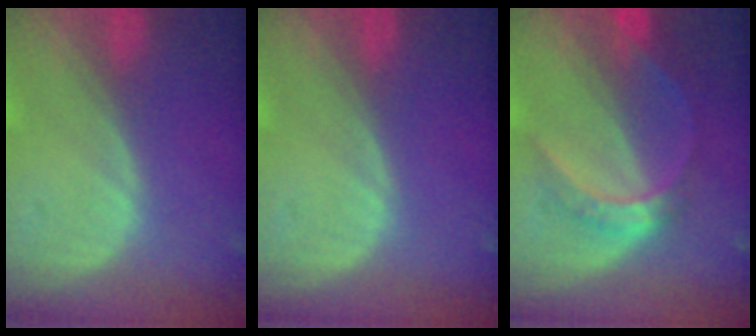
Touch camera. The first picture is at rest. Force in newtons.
{"total": 0.0}
{"total": 6.5, "press": 5.6, "slide": 3.4}